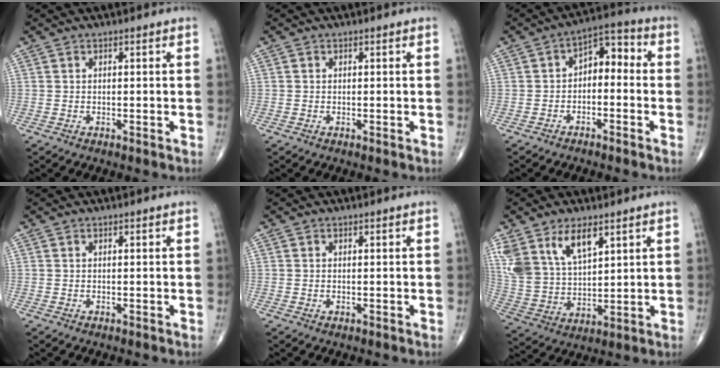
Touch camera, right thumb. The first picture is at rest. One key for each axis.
{"total": 0.0}
{"total": 6.7, "fx": -1.0, "fy": 4.3, "fz": 5.1, "tx": -0.054, "ty": 0.045, "tz": -0.030}
{"total": 0.0}
{"total": 0.0}
{"total": 12.9, "fx": 7.3, "fy": 6.6, "fz": 8.4, "tx": -0.152, "ty": -0.023, "tz": 0.156}